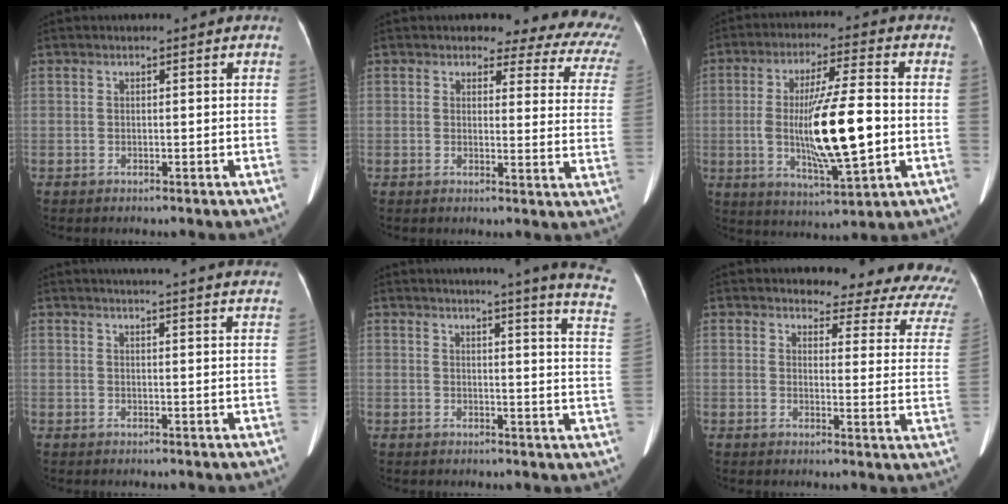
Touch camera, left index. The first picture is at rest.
{"total": 14.0, "force": [11.1, 5.3, 6.7], "torque": [-0.047, -0.022, 0.092]}
{"total": 14.5, "force": [-1.4, 1.8, 14.4], "torque": [-0.265, -0.012, -0.020]}
{"total": 22.0, "force": [20.8, 0.9, 7.3], "torque": [-0.096, -0.032, 0.237]}
{"total": 13.7, "force": [11.4, -1.8, 7.3], "torque": [-0.096, -0.076, 0.109]}
{"total": 13.8, "force": [12.3, 3.6, 5.2], "torque": [-0.033, -0.056, 0.106]}